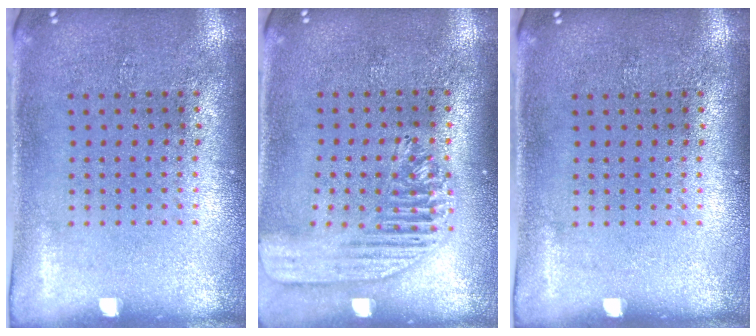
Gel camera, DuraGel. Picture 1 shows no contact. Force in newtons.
{"total": 1.7, "press": 1.5, "slide": 0.7}
{"total": 0.0}